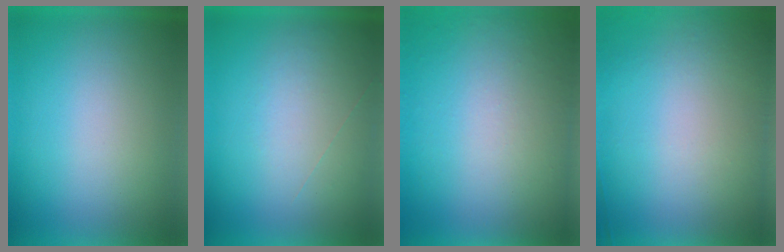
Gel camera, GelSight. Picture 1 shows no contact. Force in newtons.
{"total": 1.0}
{"total": 8.3}
{"total": 6.2}